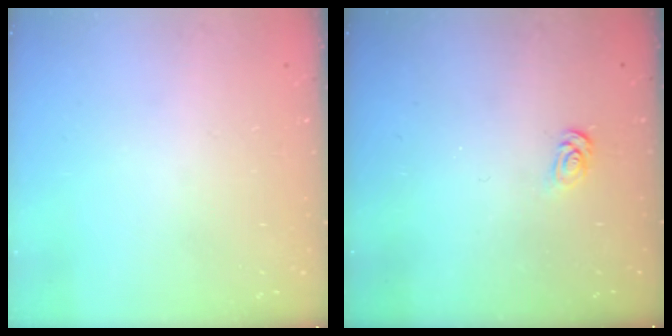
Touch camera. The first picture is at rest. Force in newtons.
{"total": 2.6, "press": 2.6, "slide": 0.3}